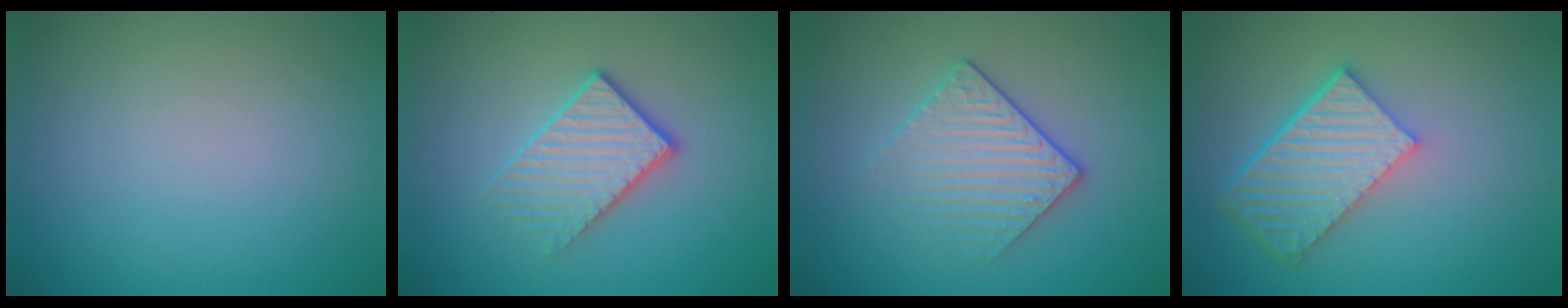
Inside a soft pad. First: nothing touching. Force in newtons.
{"total": 2.9, "press": 2.6, "slide": 1.2}
{"total": 3.1, "press": 2.8, "slide": 1.2}
{"total": 6.5, "press": 4.6, "slide": 4.6}